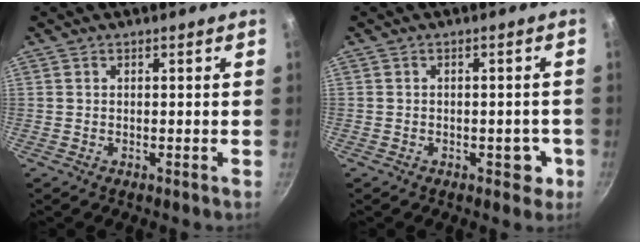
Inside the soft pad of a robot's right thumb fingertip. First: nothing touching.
{"total": 3.7, "force": [-1.3, 2.5, 2.3], "torque": [0.000, 0.016, -0.012]}